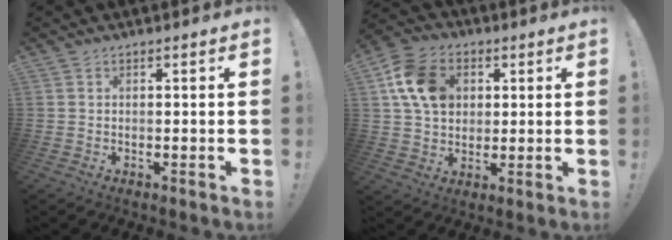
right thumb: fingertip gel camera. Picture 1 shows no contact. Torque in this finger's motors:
{"motor_torque": [0.62, 0.67, 0.15, 0.18, 0.08]}